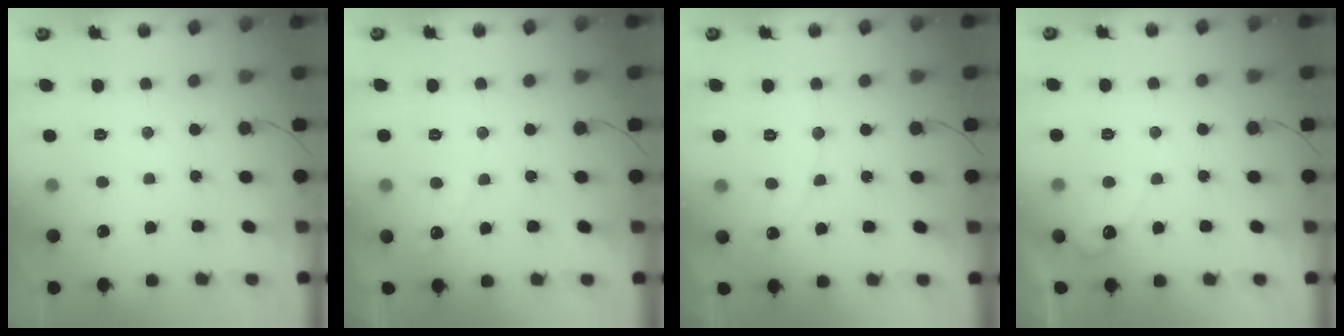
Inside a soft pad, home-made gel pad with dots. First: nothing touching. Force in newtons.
{"total": 2.6, "press": 2.6, "slide": 0.1}
{"total": 5.4, "press": 5.4, "slide": 0.4}
{"total": 4.5, "press": 4.5, "slide": 0.3}